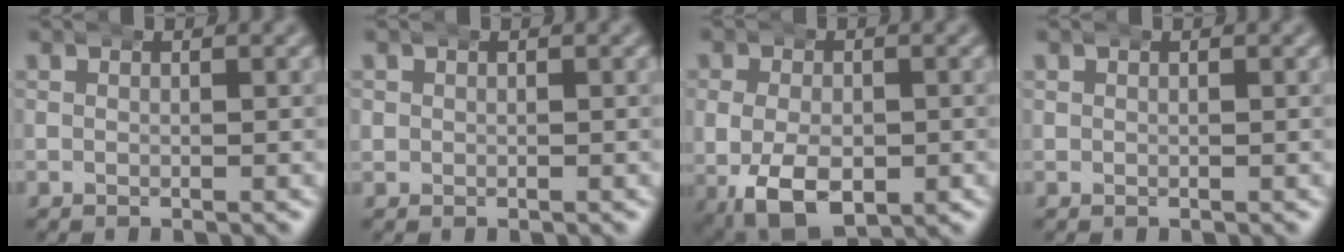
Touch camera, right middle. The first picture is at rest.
{"total": 0.7, "force": [0.1, 0.7, 0.0], "torque": [-0.006, 0.001, 0.002]}
{"total": 10.2, "force": [-3.7, 7.4, 5.9], "torque": [-0.143, -0.047, -0.040]}
{"total": 0.0}